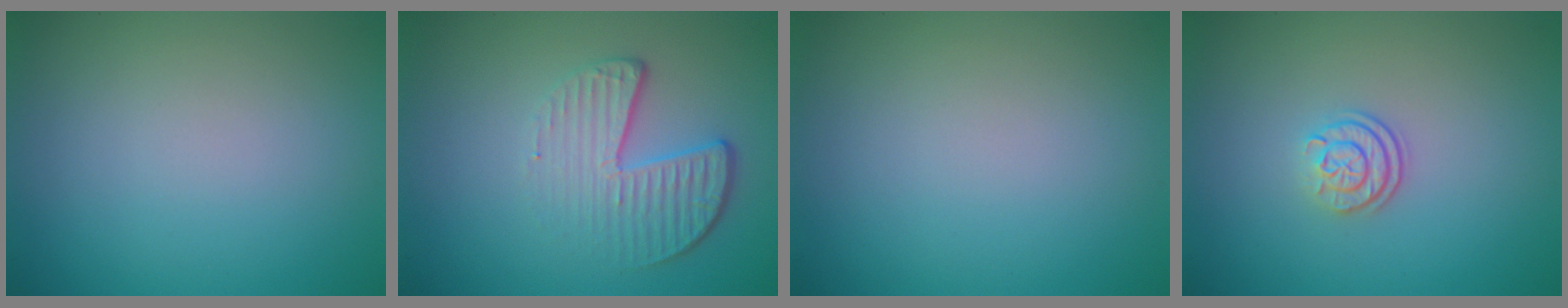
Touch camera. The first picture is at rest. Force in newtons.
{"total": 4.4, "press": 2.9, "slide": 3.3}
{"total": 0.0}
{"total": 2.4, "press": 1.8, "slide": 1.5}